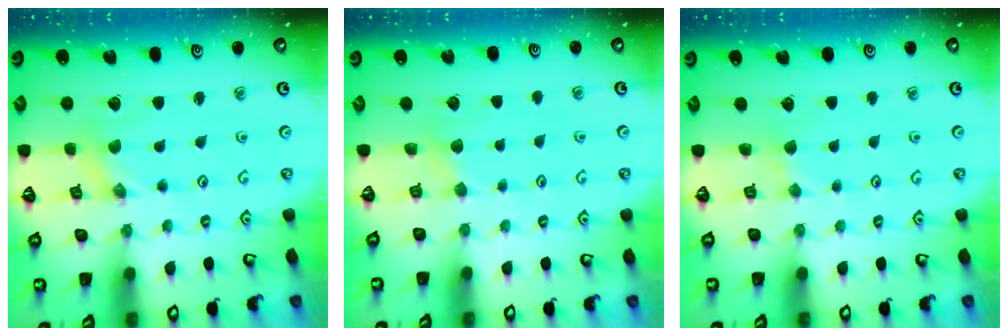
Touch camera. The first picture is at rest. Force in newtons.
{"total": 3.0, "press": 3.0, "slide": 0.4}
{"total": 1.1, "press": 1.1, "slide": 0.3}